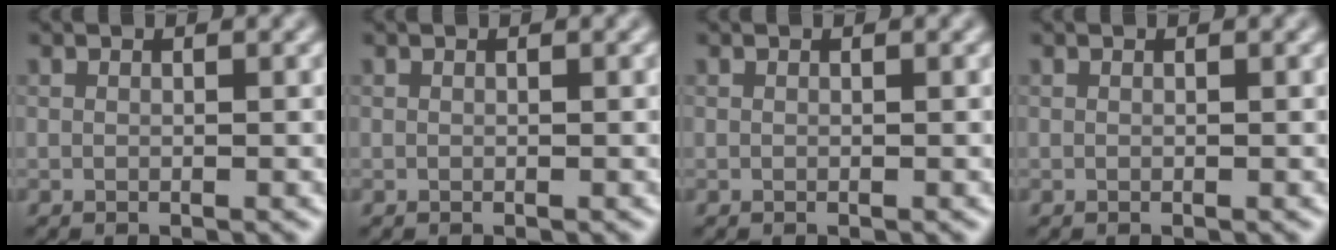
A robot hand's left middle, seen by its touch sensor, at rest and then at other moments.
{"total": 0.0}
{"total": 0.0}
{"total": 0.0}